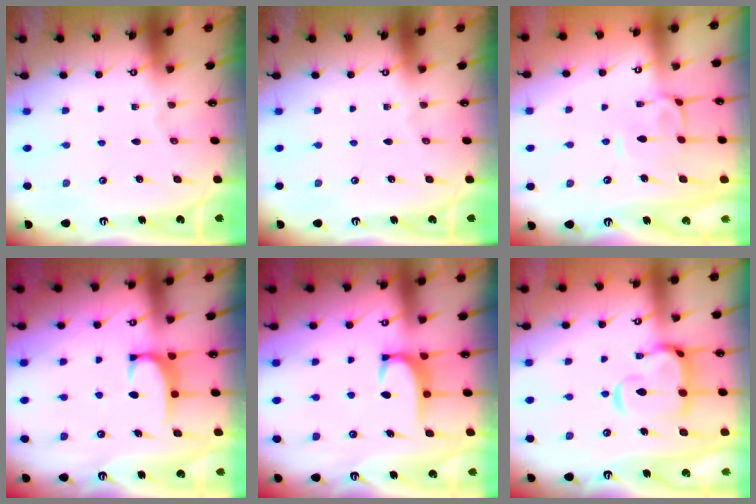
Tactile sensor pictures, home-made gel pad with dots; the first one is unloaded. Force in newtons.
{"total": 0.0}
{"total": 1.8, "press": 1.5, "slide": 0.9}
{"total": 1.7, "press": 1.6, "slide": 0.5}
{"total": 3.5, "press": 3.4, "slide": 0.4}
{"total": 7.9, "press": 7.7, "slide": 1.6}